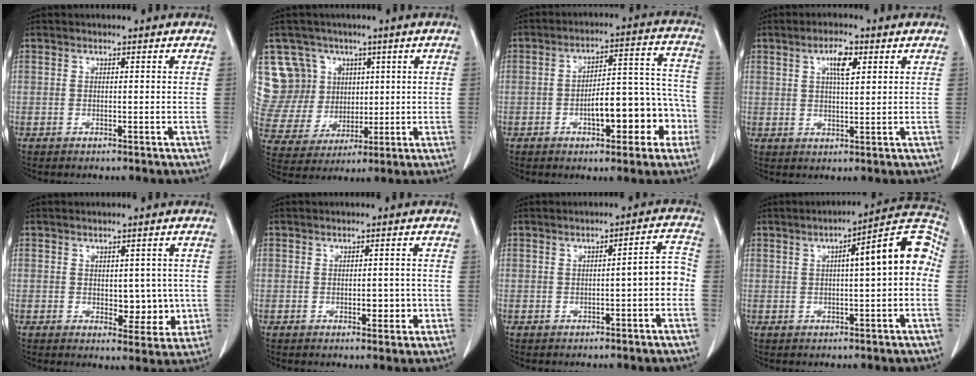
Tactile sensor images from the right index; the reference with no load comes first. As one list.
[{"total": 11.7, "force": [4.9, 10.6, 1.2], "torque": [-0.052, 0.047, 0.114]}, {"total": 12.3, "force": [-4.1, 4.6, 10.6], "torque": [-0.137, 0.049, -0.052]}, {"total": 4.5, "force": [1.9, 1.1, 3.9], "torque": [-0.072, 0.002, 0.033]}, {"total": 5.6, "force": [-0.2, 3.3, 4.4], "torque": [-0.040, -0.001, 0.008]}, {"total": 2.6, "force": [-0.6, 1.5, 2.0], "torque": [-0.020, 0.002, -0.002]}, {"total": 4.2, "force": [-1.0, 0.7, 4.0], "torque": [-0.047, 0.019, -0.014]}, {"total": 10.6, "force": [1.0, 1.7, 10.4], "torque": [-0.137, 0.039, 0.008]}]